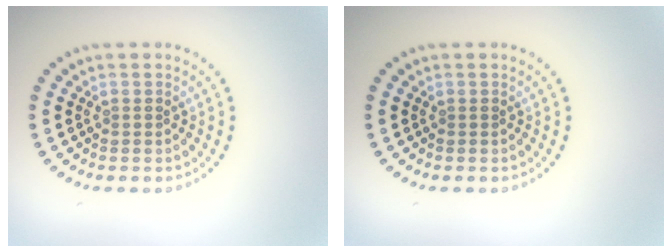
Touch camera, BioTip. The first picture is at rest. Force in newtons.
{"total": 0.0}